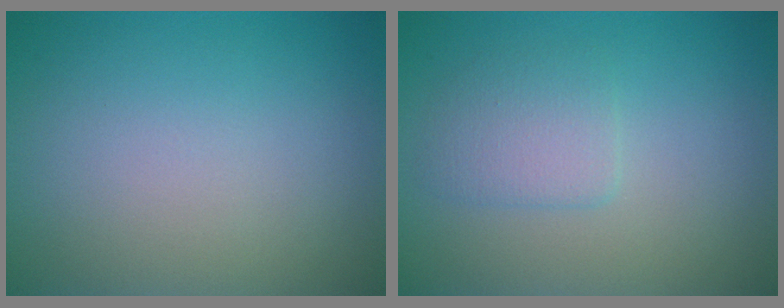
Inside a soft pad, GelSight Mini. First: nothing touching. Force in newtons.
{"total": 2.1, "press": 2.1, "slide": 0.0}